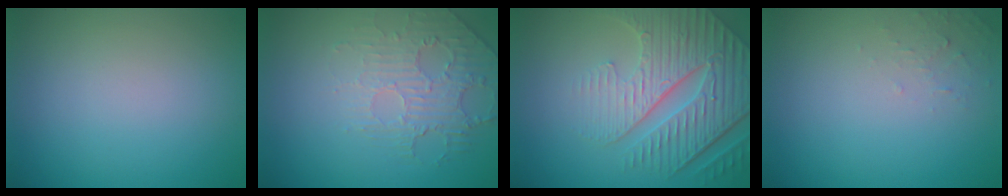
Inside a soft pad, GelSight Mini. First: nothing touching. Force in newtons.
{"total": 2.3, "press": 1.5, "slide": 1.7}
{"total": 7.4, "press": 5.6, "slide": 4.8}
{"total": 0.9, "press": 0.9, "slide": 0.1}